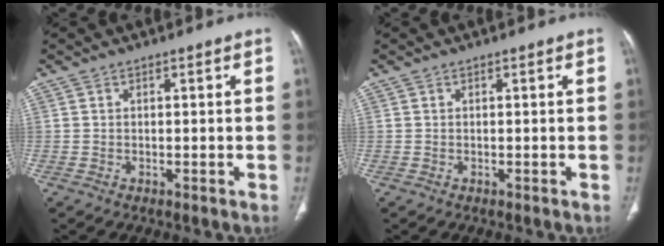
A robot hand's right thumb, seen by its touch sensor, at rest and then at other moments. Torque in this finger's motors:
{"motor_torque": [0.97, 0.97, -0.16, -0.16, 0.00]}